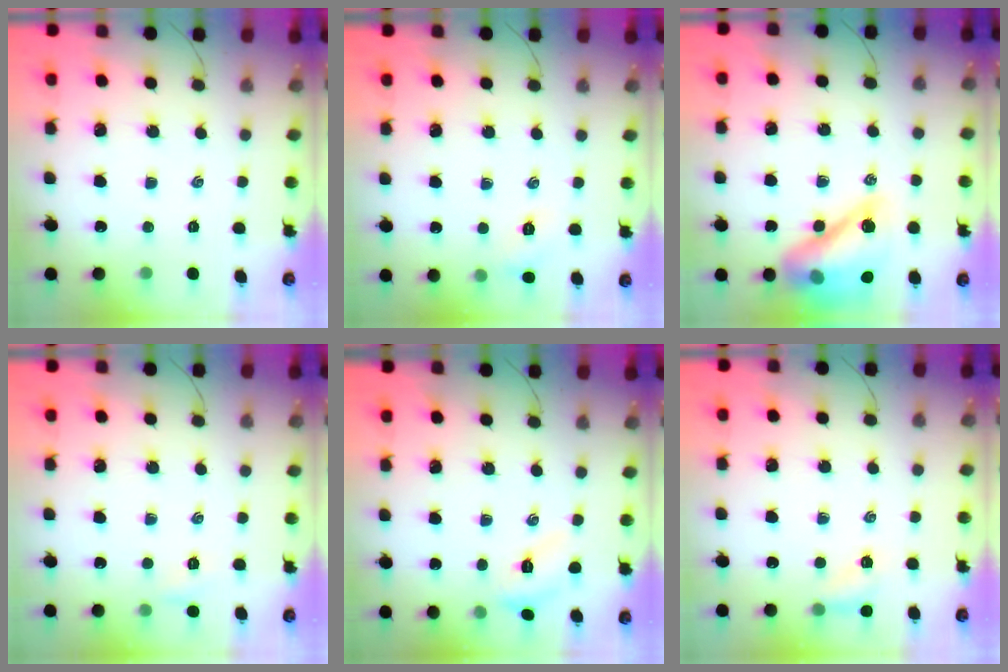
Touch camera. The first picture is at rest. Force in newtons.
{"total": 6.6, "press": 6.3, "slide": 1.8}
{"total": 18.0, "press": 17.4, "slide": 4.6}
{"total": 2.8, "press": 2.7, "slide": 0.8}
{"total": 4.5, "press": 4.4, "slide": 0.9}
{"total": 4.8, "press": 4.5, "slide": 1.5}